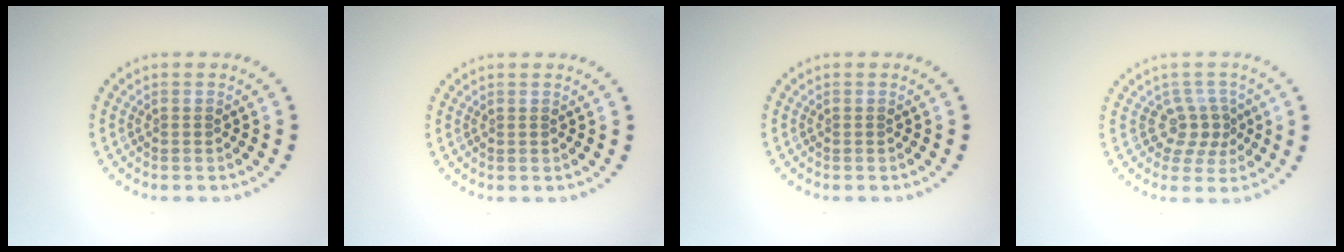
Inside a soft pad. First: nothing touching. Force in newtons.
{"total": 0.0}
{"total": 0.0}
{"total": 2.6, "press": 1.8, "slide": 1.9}